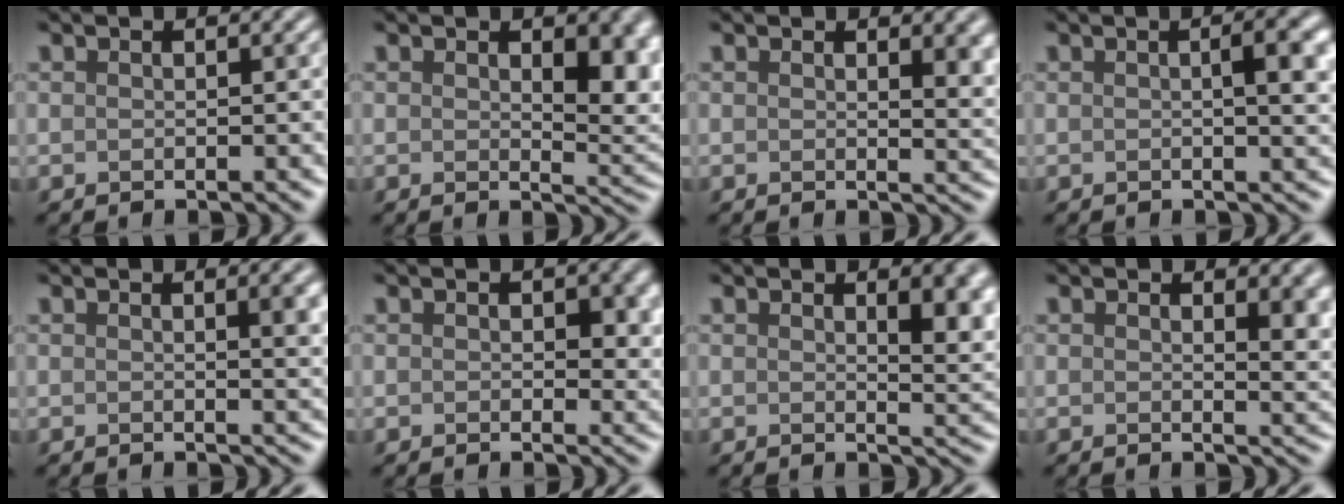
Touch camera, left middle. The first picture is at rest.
{"total": 4.9, "force": [1.0, 2.4, 4.1], "torque": [-0.046, -0.009, 0.022]}
{"total": 3.1, "force": [1.2, 1.3, 2.6], "torque": [-0.028, -0.004, 0.019]}
{"total": 4.0, "force": [0.5, 1.1, 3.9], "torque": [-0.049, 0.009, 0.005]}
{"total": 3.3, "force": [0.8, 1.1, 3.1], "torque": [-0.028, 0.004, 0.008]}
{"total": 3.1, "force": [0.6, 1.9, 2.3], "torque": [-0.028, -0.004, 0.006]}
{"total": 4.5, "force": [1.6, 1.7, 3.9], "torque": [-0.041, -0.004, 0.028]}
{"total": 3.6, "force": [1.4, 1.6, 3.0], "torque": [-0.032, -0.005, 0.025]}